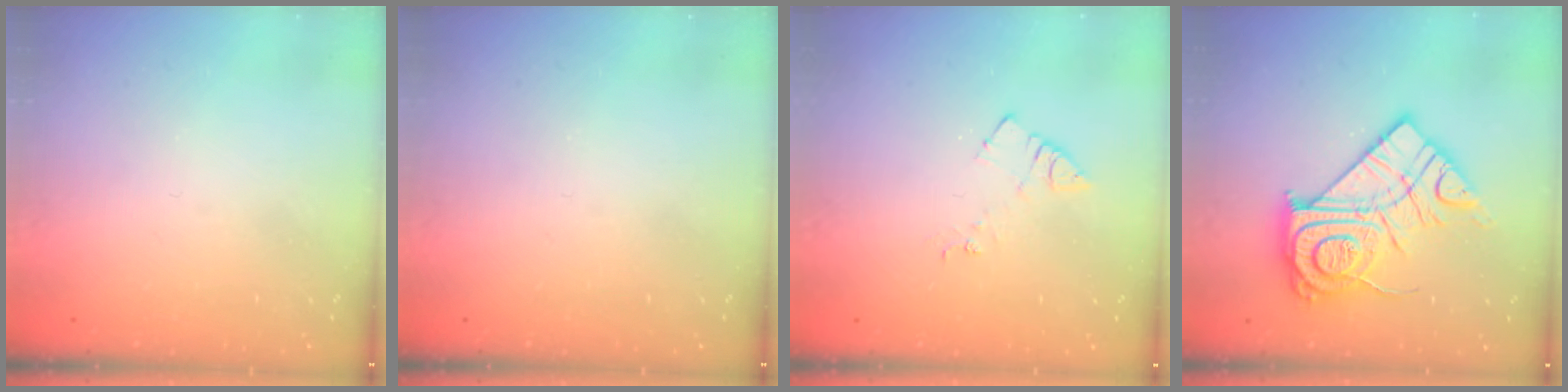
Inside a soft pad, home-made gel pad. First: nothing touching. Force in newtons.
{"total": 0.0}
{"total": 6.2, "press": 6.2, "slide": 0.6}
{"total": 20.7, "press": 20.6, "slide": 1.9}